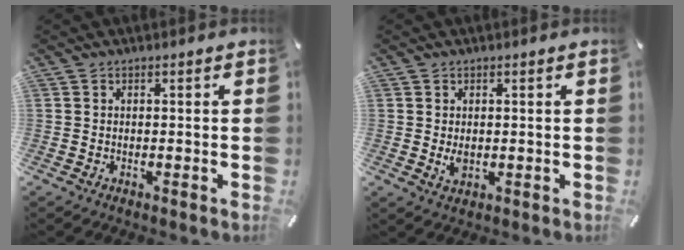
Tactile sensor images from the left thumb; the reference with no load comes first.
{"total": 2.4, "force": [0.1, 1.6, 1.7], "torque": [-0.031, -0.004, -0.001]}